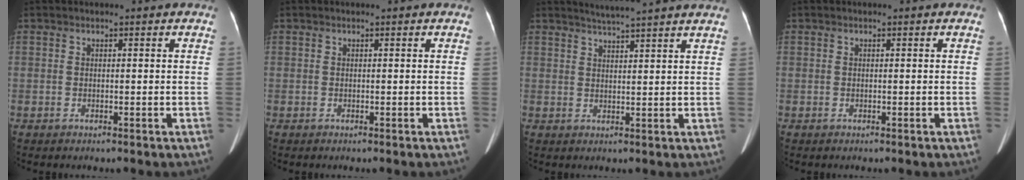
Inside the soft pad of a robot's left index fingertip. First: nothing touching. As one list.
[{"total": 0.0}, {"total": 8.5, "force": [7.8, -0.9, 3.4], "torque": [-0.055, 0.017, 0.095]}, {"total": 0.0}]